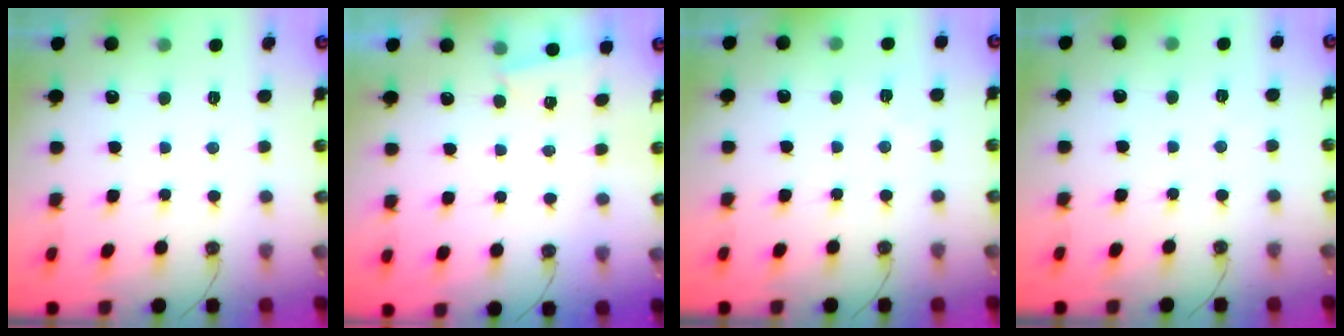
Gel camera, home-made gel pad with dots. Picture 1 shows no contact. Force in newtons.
{"total": 1.0, "press": 1.0, "slide": 0.3}
{"total": 3.8, "press": 3.2, "slide": 2.1}
{"total": 1.1, "press": 0.7, "slide": 0.8}